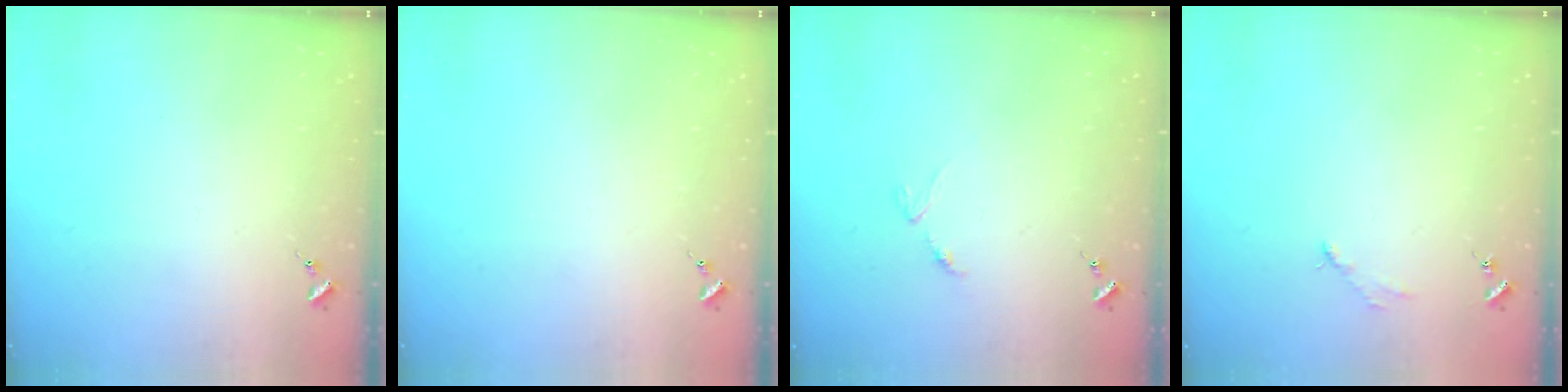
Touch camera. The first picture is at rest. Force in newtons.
{"total": 0.0}
{"total": 3.1, "press": 3.0, "slide": 0.5}
{"total": 2.9, "press": 2.9, "slide": 0.4}